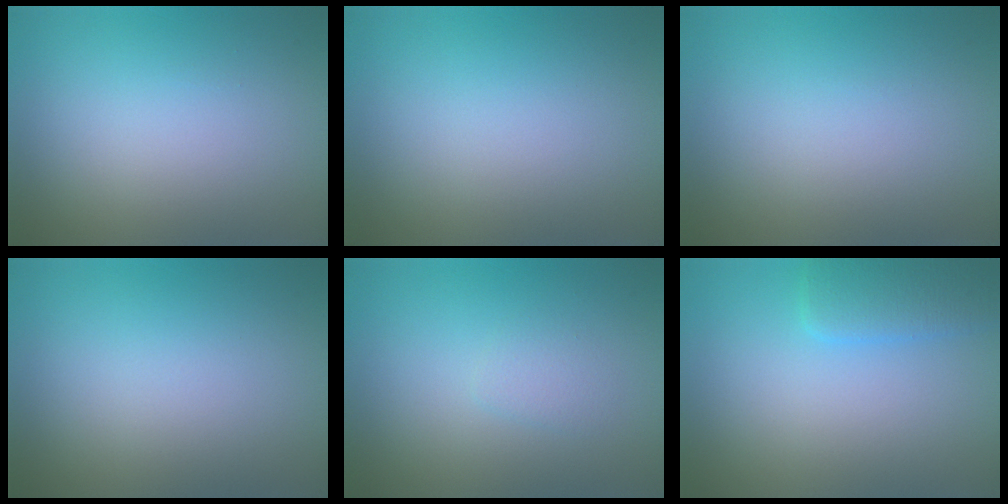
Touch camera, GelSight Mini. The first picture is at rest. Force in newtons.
{"total": 0.0}
{"total": 0.0}
{"total": 0.0}
{"total": 1.0, "press": 1.0, "slide": 0.1}
{"total": 2.9, "press": 2.9, "slide": 0.1}